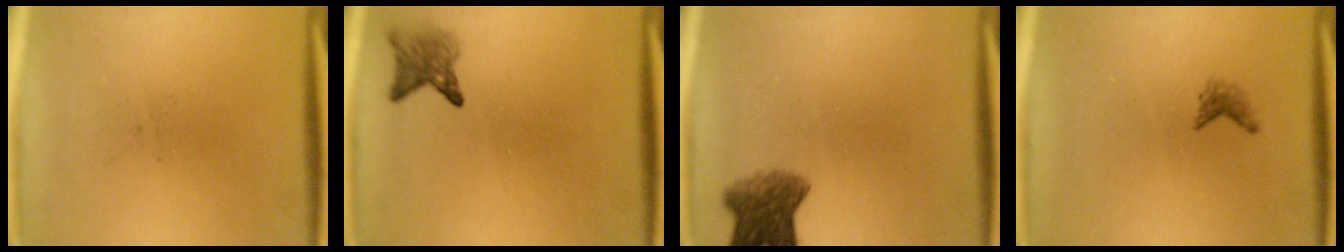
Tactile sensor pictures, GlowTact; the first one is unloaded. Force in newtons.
{"total": 2.7}
{"total": 5.8}
{"total": 1.1}